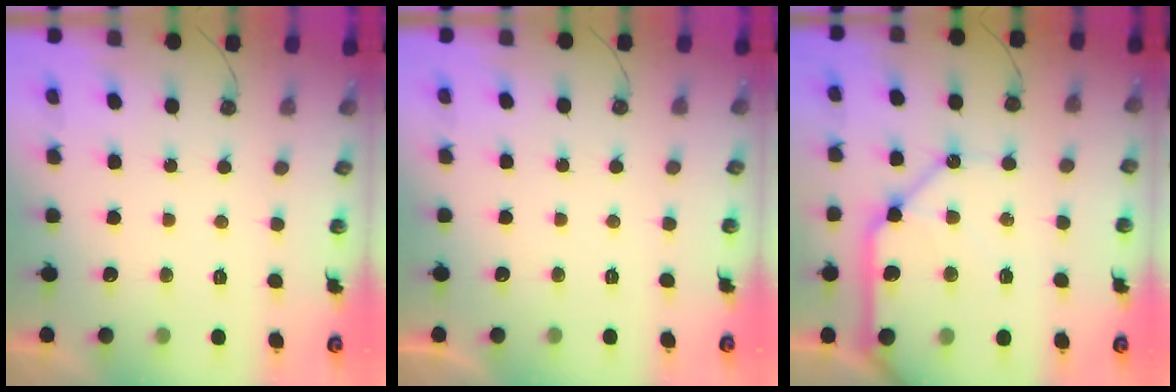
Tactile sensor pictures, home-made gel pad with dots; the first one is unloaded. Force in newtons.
{"total": 0.0}
{"total": 22.6, "press": 22.3, "slide": 3.1}